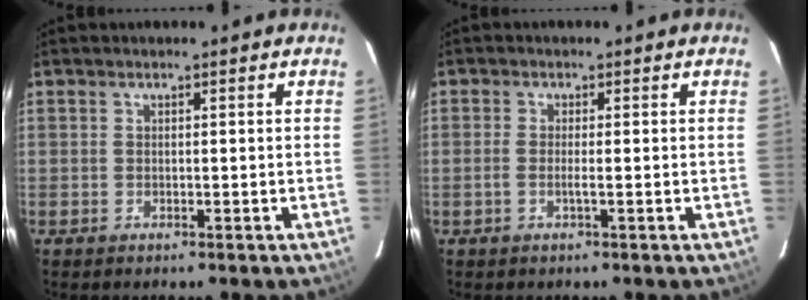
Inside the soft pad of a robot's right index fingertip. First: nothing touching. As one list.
[{"total": 1.6, "force": [-0.5, -0.2, 1.5], "torque": [-0.029, -0.001, -0.011]}]